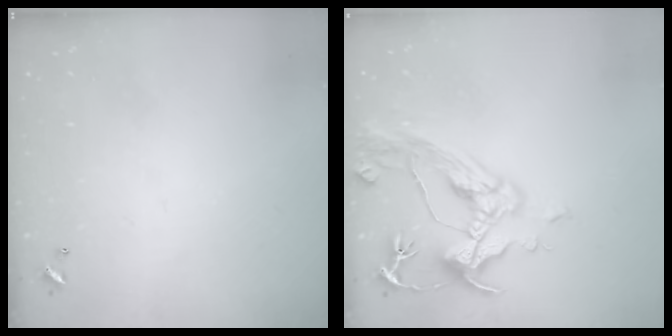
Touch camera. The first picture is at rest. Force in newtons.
{"total": 8.7, "press": 8.5, "slide": 1.4}